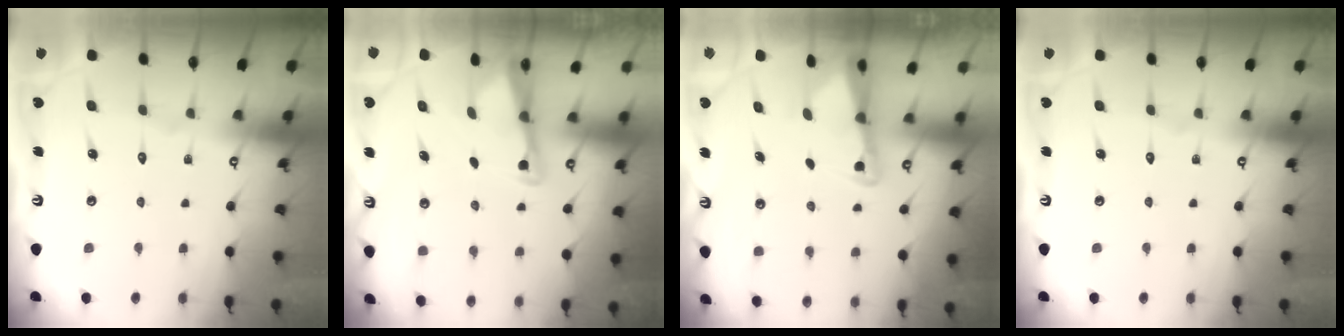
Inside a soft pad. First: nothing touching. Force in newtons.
{"total": 3.1, "press": 3.1, "slide": 0.3}
{"total": 2.4, "press": 2.4, "slide": 0.3}
{"total": 0.0}